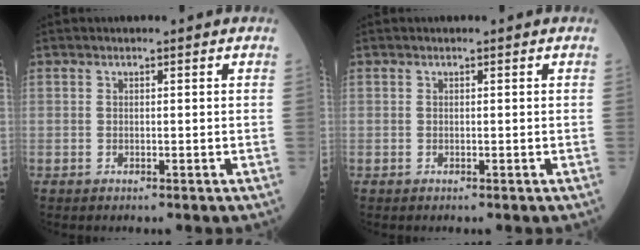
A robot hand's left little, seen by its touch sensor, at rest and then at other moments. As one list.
[{"total": 0.0}]